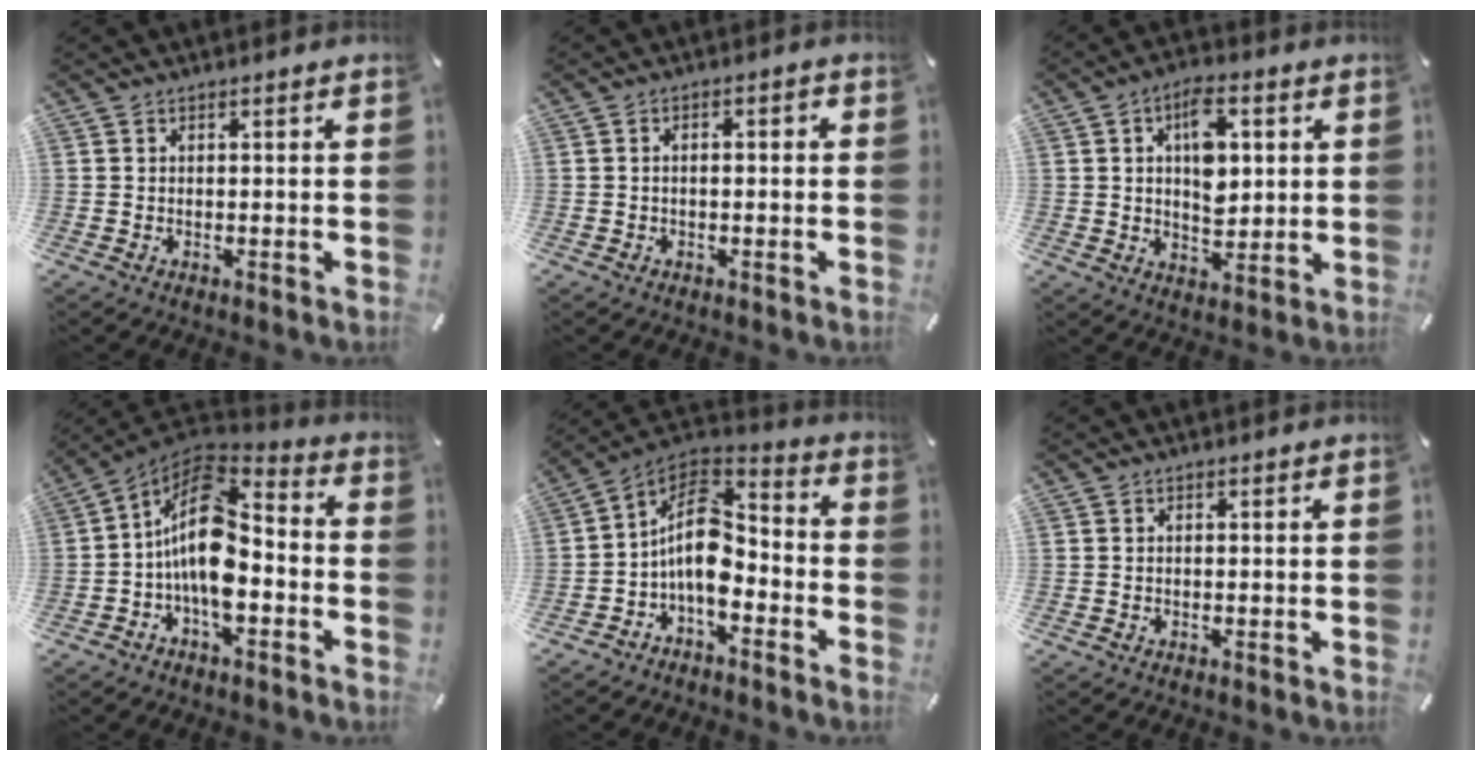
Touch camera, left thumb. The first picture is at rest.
{"total": 1.9, "force": [-0.8, 0.9, 1.5], "torque": [-0.026, 0.008, -0.016]}
{"total": 10.3, "force": [2.6, 6.6, 7.4], "torque": [-0.109, -0.001, 0.040]}
{"total": 15.4, "force": [-2.6, 8.9, 12.3], "torque": [-0.245, 0.001, -0.046]}
{"total": 13.1, "force": [-3.4, 8.5, 9.3], "torque": [-0.188, 0.012, -0.062]}
{"total": 0.0}